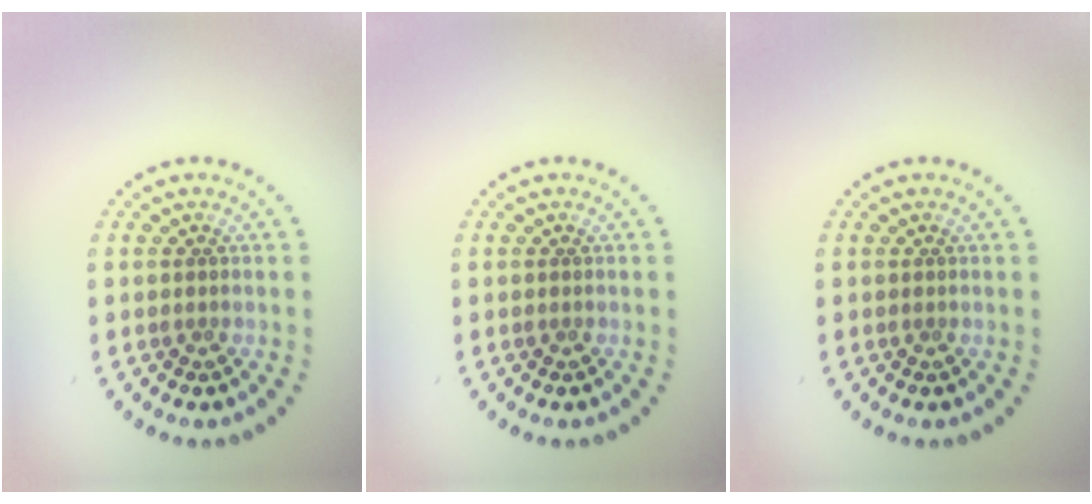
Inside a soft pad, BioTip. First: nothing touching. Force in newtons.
{"total": 0.0}
{"total": 0.0}